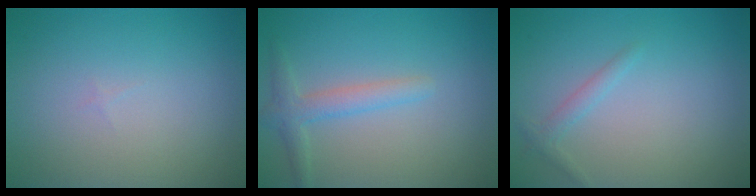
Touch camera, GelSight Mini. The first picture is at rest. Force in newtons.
{"total": 2.3, "press": 2.3, "slide": 0.1}
{"total": 1.1, "press": 1.1, "slide": 0.0}